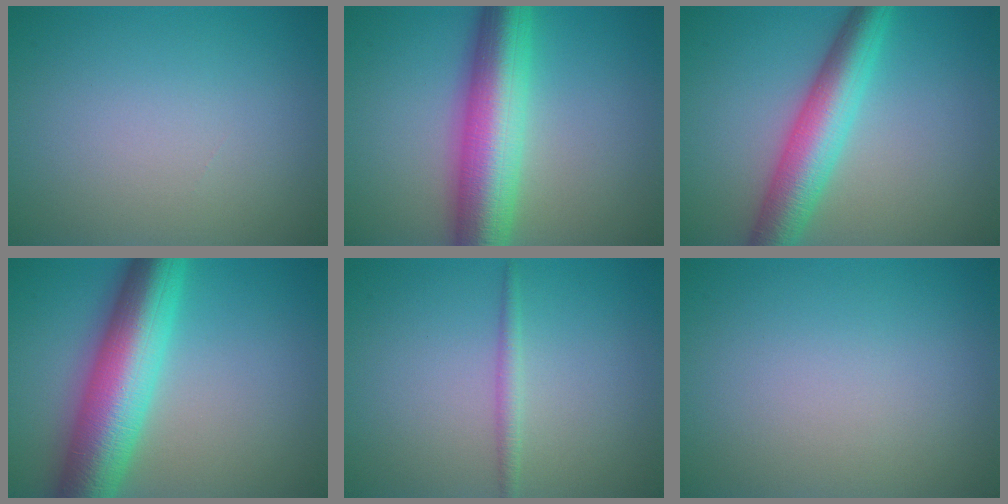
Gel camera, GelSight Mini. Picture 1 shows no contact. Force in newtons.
{"total": 9.4, "press": 9.4, "slide": 0.2}
{"total": 6.5, "press": 6.5, "slide": 0.0}
{"total": 10.3, "press": 10.3, "slide": 0.1}
{"total": 1.3, "press": 1.3, "slide": 0.1}
{"total": 0.0}